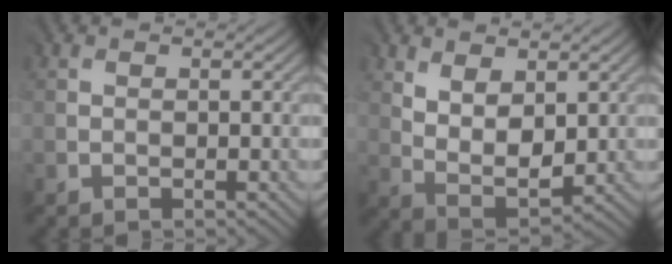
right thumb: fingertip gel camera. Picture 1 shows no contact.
{"total": 5.8, "force": [2.5, 3.1, 4.2], "torque": [-0.093, -0.008, 0.055]}